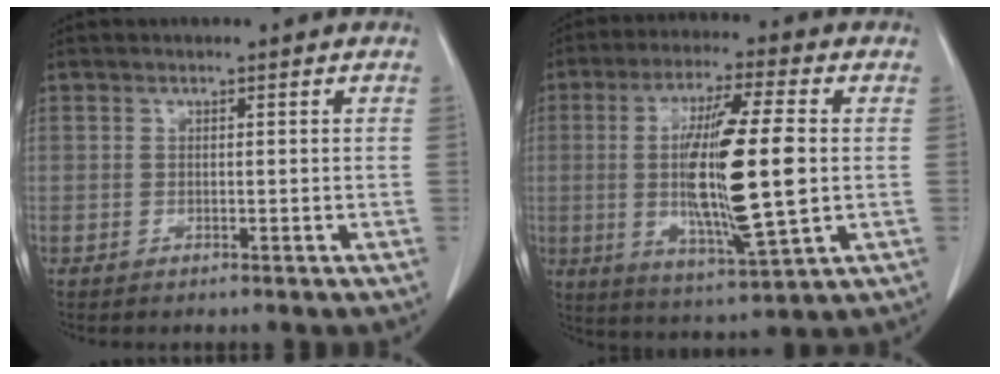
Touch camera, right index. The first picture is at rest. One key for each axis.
{"total": 16.1, "fx": -0.1, "fy": 1.4, "fz": 16.0, "tx": -0.298, "ty": -0.016, "tz": -0.004}